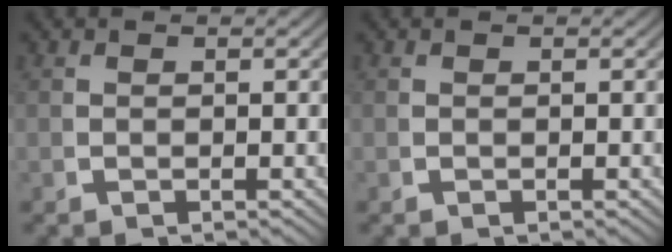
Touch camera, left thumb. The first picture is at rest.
{"total": 0.0}